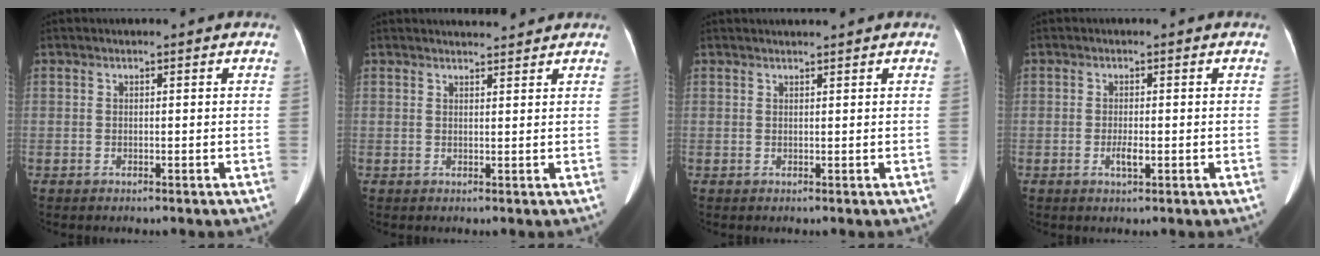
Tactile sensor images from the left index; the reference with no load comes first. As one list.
[{"total": 3.3, "force": [3.2, 0.2, 0.5], "torque": [-0.013, 0.011, 0.045]}, {"total": 2.1, "force": [2.0, -0.3, 0.6], "torque": [-0.007, 0.016, 0.033]}, {"total": 1.8, "force": [-0.7, 0.4, 1.7], "torque": [-0.037, -0.005, -0.010]}]